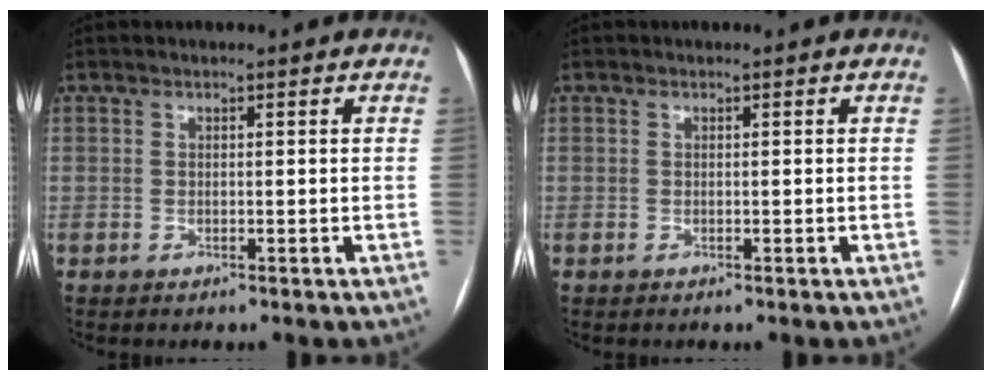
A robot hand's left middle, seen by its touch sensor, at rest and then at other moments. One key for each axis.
{"total": 0.0}